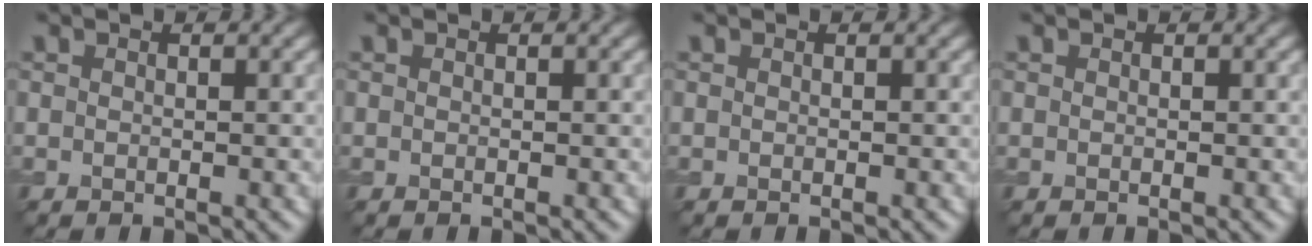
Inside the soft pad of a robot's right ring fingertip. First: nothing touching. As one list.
[{"total": 0.0}, {"total": 0.0}, {"total": 0.0}]